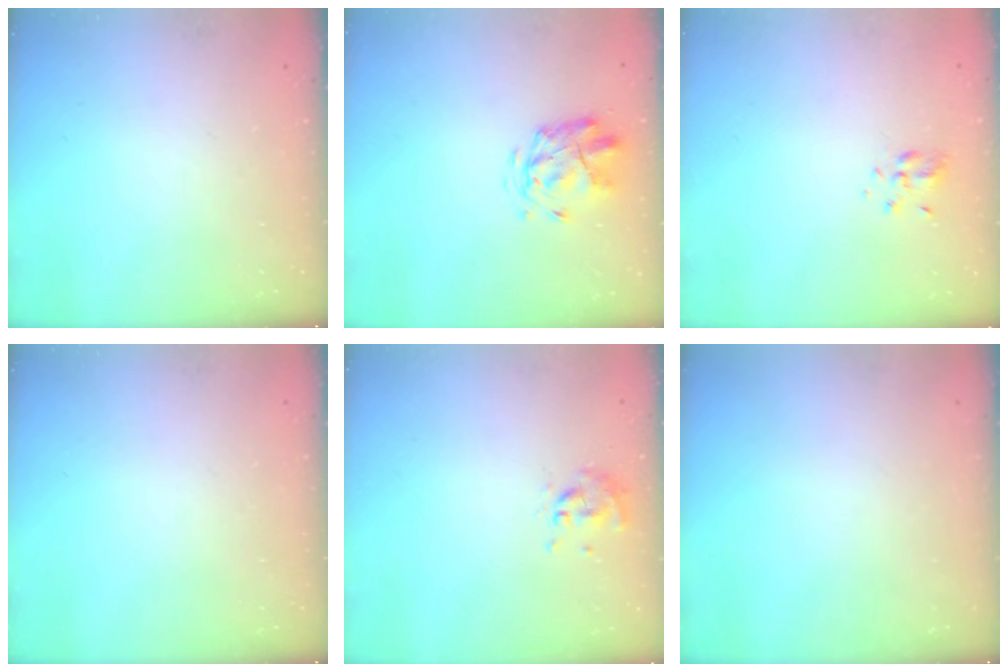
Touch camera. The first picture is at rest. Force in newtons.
{"total": 2.9, "press": 2.6, "slide": 1.3}
{"total": 4.2, "press": 3.9, "slide": 1.5}
{"total": 0.0}
{"total": 0.0}
{"total": 0.0}